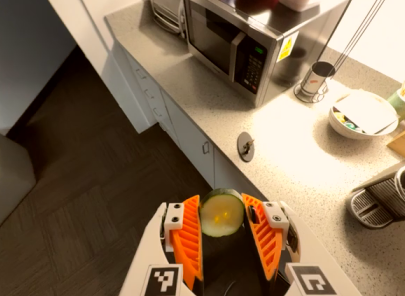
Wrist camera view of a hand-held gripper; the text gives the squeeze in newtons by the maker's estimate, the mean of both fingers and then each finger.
{"total": 10.3, "left": 11.2, "right": 9.4}